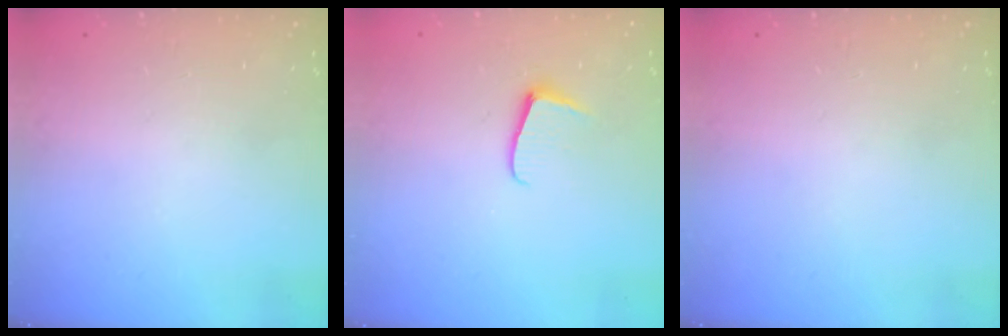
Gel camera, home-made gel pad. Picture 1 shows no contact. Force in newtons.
{"total": 5.7, "press": 5.7, "slide": 0.6}
{"total": 0.0}